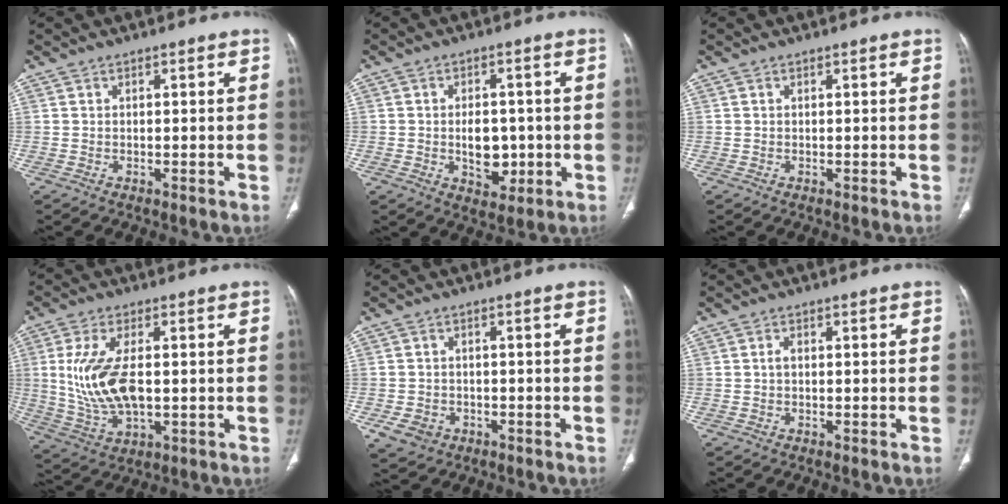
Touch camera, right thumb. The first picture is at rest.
{"total": 7.2, "force": [-0.9, 4.9, 5.2], "torque": [-0.048, 0.004, -0.002]}
{"total": 0.0}
{"total": 13.1, "force": [0.7, 6.6, 11.2], "torque": [-0.234, -0.008, 0.024]}
{"total": 5.1, "force": [-2.1, 4.2, 2.0], "torque": [-0.036, 0.010, -0.024]}
{"total": 1.0, "force": [0.0, 0.6, 0.8], "torque": [-0.014, 0.002, -0.002]}